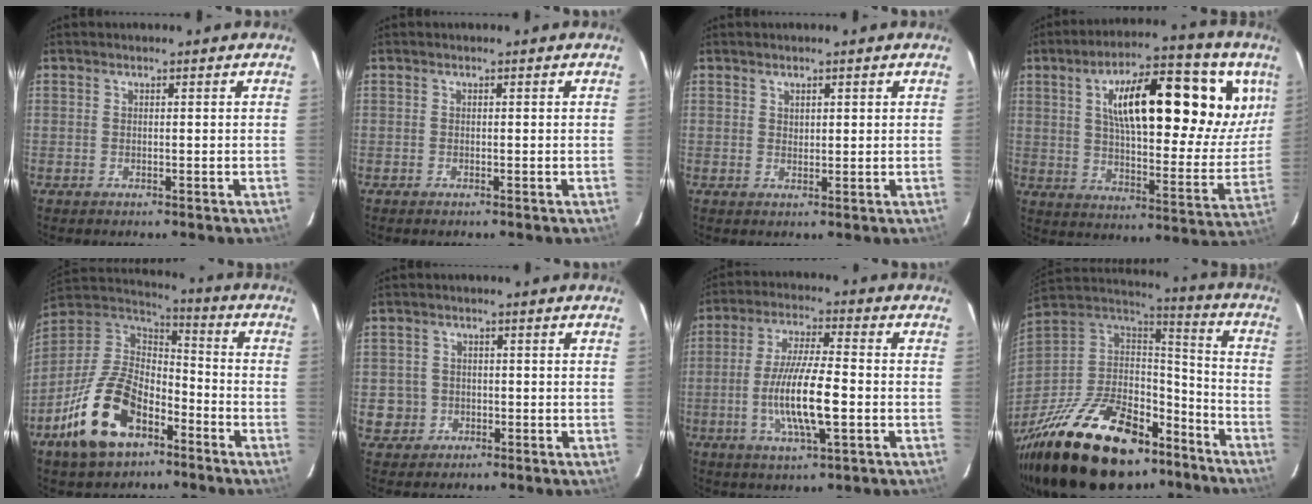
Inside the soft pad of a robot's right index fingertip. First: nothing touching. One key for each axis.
{"total": 0.0}
{"total": 1.5, "fx": 1.0, "fy": 1.0, "fz": 0.7, "tx": -0.007, "ty": 0.003, "tz": 0.019}
{"total": 26.5, "fx": 11.5, "fy": 10.2, "fz": 21.6, "tx": -0.329, "ty": 0.037, "tz": 0.181}
{"total": 19.3, "fx": -10.0, "fy": 11.0, "fz": 12.3, "tx": -0.269, "ty": 0.000, "tz": -0.178}
{"total": 4.8, "fx": -1.0, "fy": 4.7, "fz": 0.5, "tx": -0.017, "ty": 0.022, "tz": -0.008}
{"total": 12.2, "fx": -2.8, "fy": 2.3, "fz": 11.6, "tx": -0.224, "ty": -0.009, "tz": -0.051}
{"total": 36.7, "fx": -23.2, "fy": 18.5, "fz": 21.5, "tx": -0.438, "ty": -0.005, "tz": -0.347}